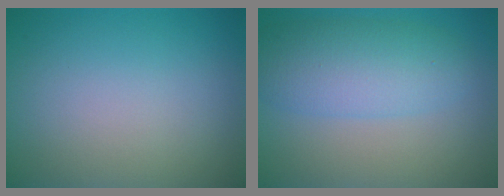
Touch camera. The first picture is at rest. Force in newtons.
{"total": 5.4, "press": 5.4, "slide": 0.2}